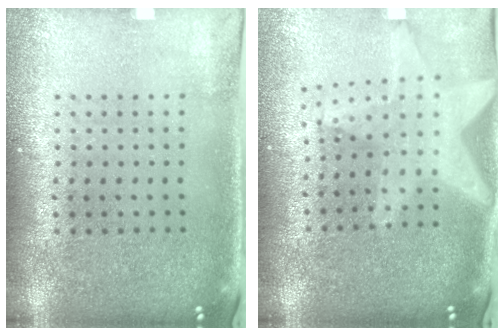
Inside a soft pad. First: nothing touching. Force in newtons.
{"total": 1.9, "press": 1.6, "slide": 1.0}